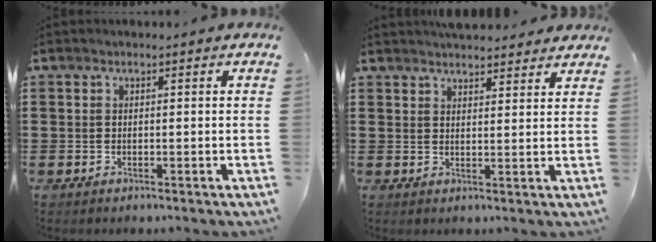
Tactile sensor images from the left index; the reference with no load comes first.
{"total": 3.4, "force": [3.4, 0.3, 0.3], "torque": [-0.014, -0.009, 0.066]}